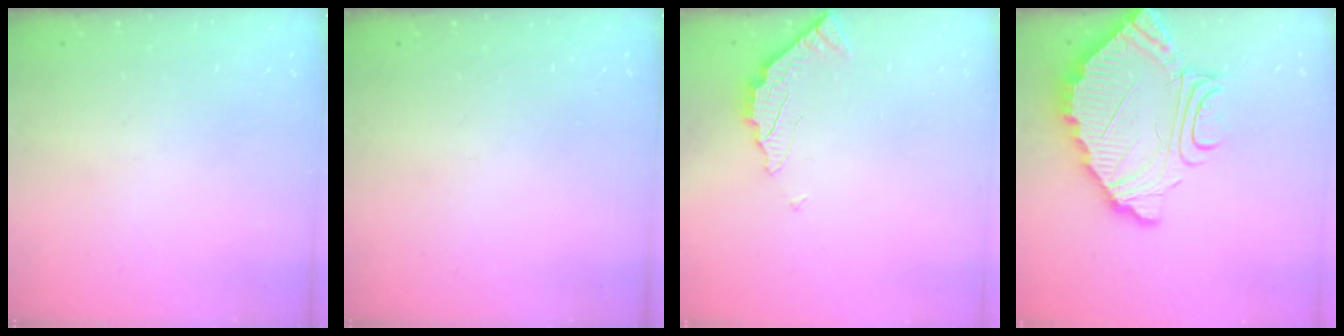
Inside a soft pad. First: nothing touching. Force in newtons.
{"total": 0.0}
{"total": 2.3, "press": 2.3, "slide": 0.2}
{"total": 12.6, "press": 12.6, "slide": 0.9}